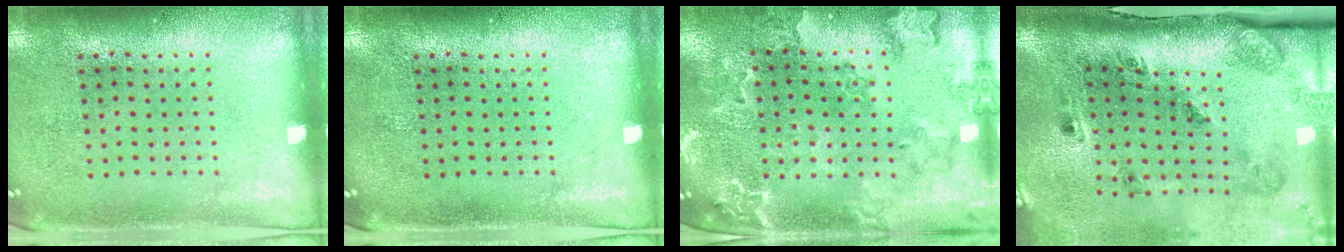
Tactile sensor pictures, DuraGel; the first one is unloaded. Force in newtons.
{"total": 0.0}
{"total": 1.6, "press": 1.6, "slide": 0.2}
{"total": 2.9, "press": 1.8, "slide": 2.2}